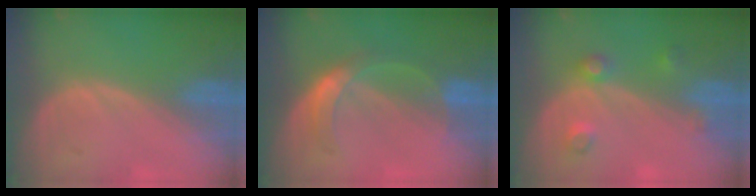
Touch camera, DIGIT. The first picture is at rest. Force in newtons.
{"total": 5.7, "press": 5.1, "slide": 2.7}
{"total": 3.5, "press": 3.4, "slide": 1.0}